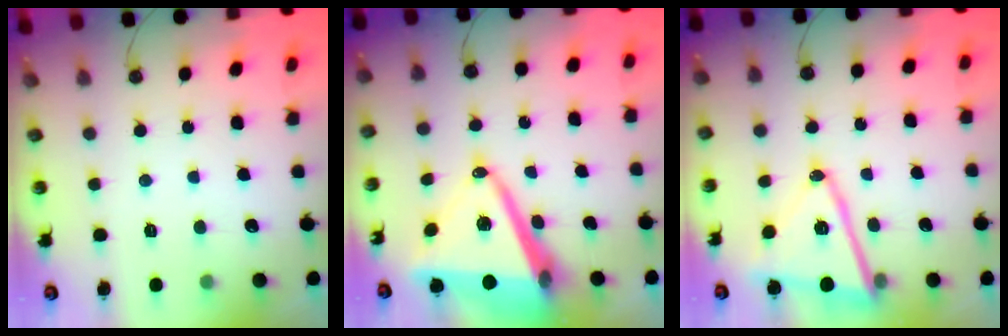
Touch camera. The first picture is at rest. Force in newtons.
{"total": 15.7, "press": 15.1, "slide": 4.1}
{"total": 14.4, "press": 14.3, "slide": 1.4}